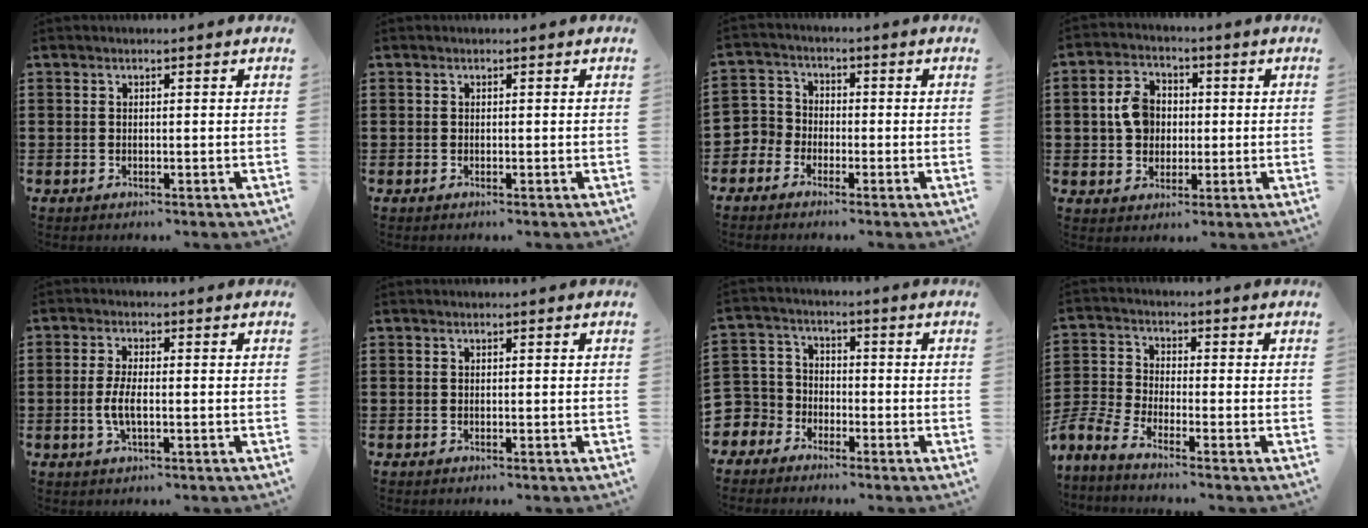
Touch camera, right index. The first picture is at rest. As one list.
[{"total": 0.0}, {"total": 3.8, "force": [-2.4, 2.9, 0.1], "torque": [-0.032, 0.004, -0.059]}, {"total": 6.2, "force": [0.2, 5.0, 3.6], "torque": [-0.089, 0.016, 0.001]}, {"total": 3.8, "force": [-0.7, 1.1, 3.5], "torque": [-0.084, -0.007, -0.020]}, {"total": 0.0}, {"total": 4.6, "force": [-2.8, 3.6, 0.0], "torque": [-0.040, -0.005, -0.067]}, {"total": 3.8, "force": [-3.4, 0.2, 1.7], "torque": [-0.070, -0.015, -0.080]}]